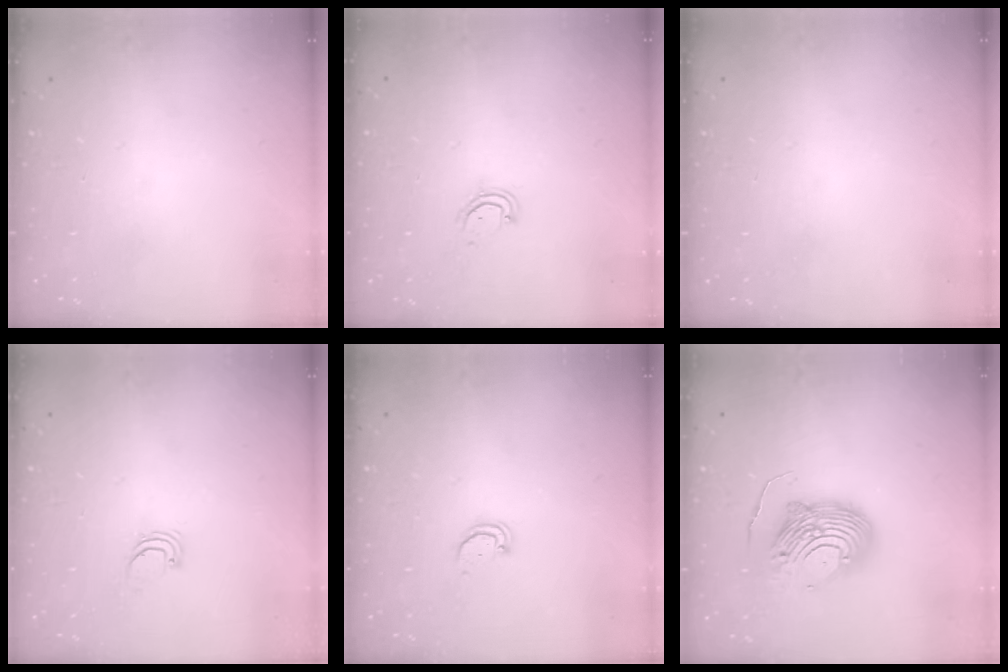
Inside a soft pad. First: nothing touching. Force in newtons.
{"total": 3.6, "press": 3.6, "slide": 0.2}
{"total": 0.0}
{"total": 0.9, "press": 0.9, "slide": 0.0}
{"total": 2.0, "press": 2.0, "slide": 0.2}
{"total": 12.3, "press": 12.2, "slide": 1.2}